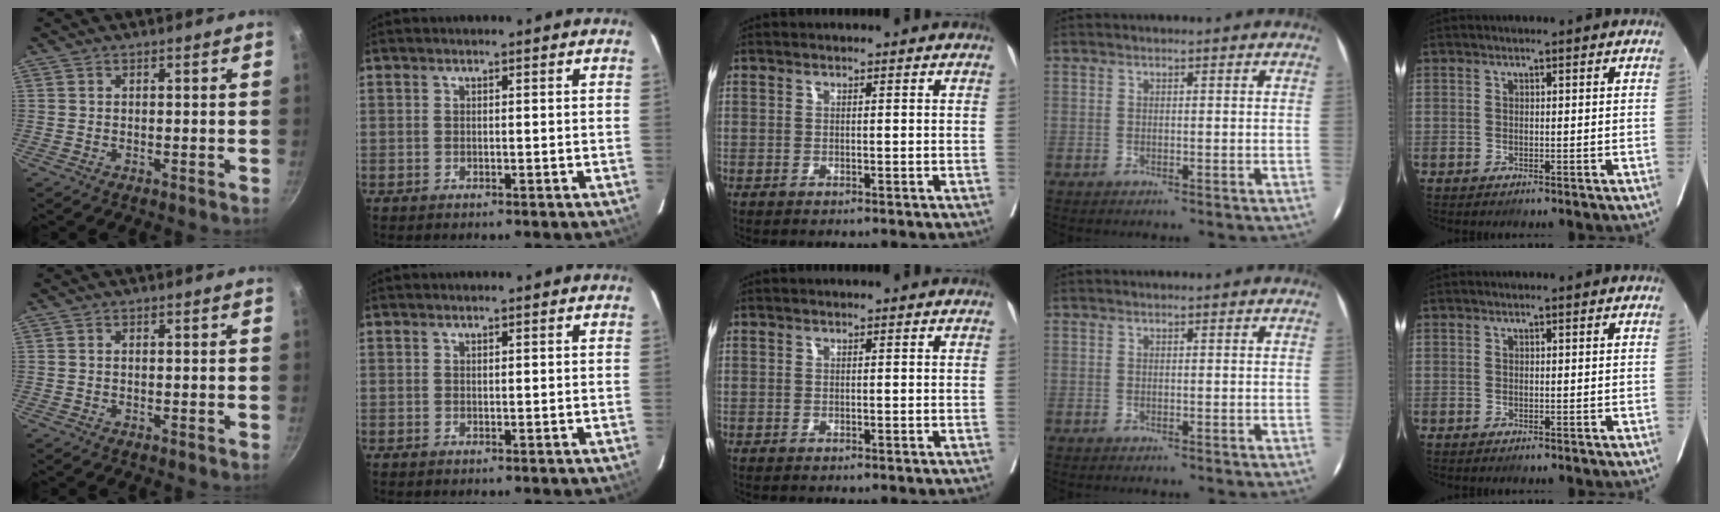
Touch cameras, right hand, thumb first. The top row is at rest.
{}